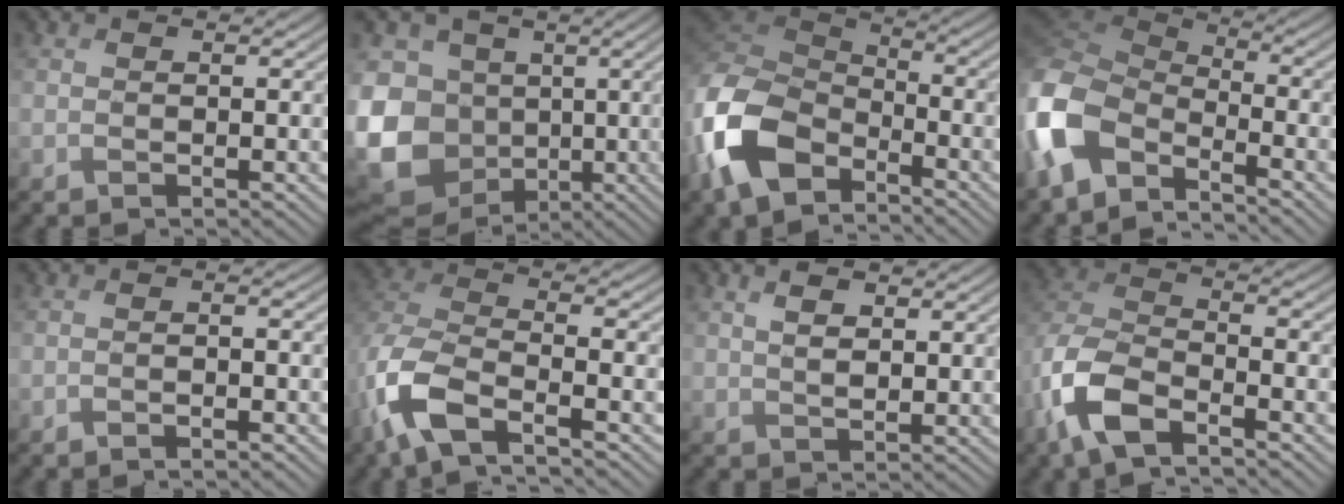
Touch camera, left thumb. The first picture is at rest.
{"total": 18.2, "force": [-2.6, 15.4, 9.4], "torque": [-0.271, -0.022, -0.065]}
{"total": 12.3, "force": [-6.5, 7.3, 7.5], "torque": [-0.200, -0.023, -0.143]}
{"total": 12.0, "force": [-6.8, 6.1, 7.7], "torque": [-0.202, -0.017, -0.150]}
{"total": 2.0, "force": [-1.1, 0.4, 1.6], "torque": [-0.028, 0.002, -0.020]}
{"total": 9.4, "force": [-4.8, 3.7, 7.2], "torque": [-0.167, -0.007, -0.112]}
{"total": 3.1, "force": [1.4, 1.6, 2.3], "torque": [-0.048, 0.000, 0.028]}
{"total": 10.2, "force": [-5.6, 4.6, 7.2], "torque": [-0.169, -0.009, -0.130]}